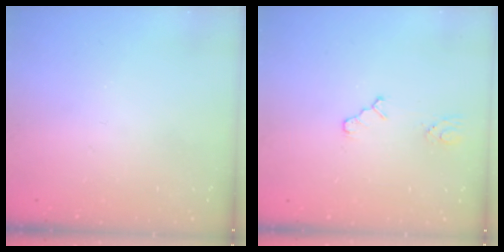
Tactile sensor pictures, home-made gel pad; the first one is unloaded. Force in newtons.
{"total": 2.5, "press": 2.5, "slide": 0.3}